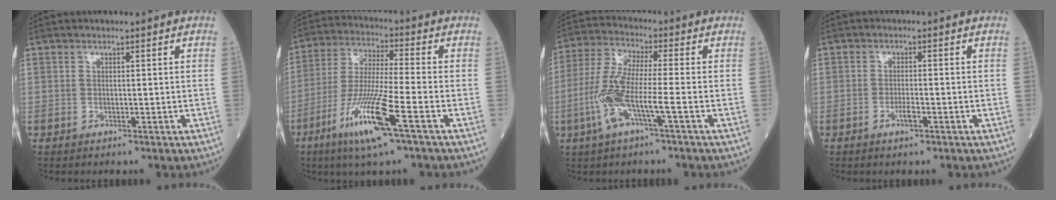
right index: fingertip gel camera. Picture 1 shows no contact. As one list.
[{"total": 13.0, "force": [-6.3, 0.1, 11.4], "torque": [-0.235, -0.024, -0.120]}, {"total": 9.5, "force": [-3.1, 0.6, 9.0], "torque": [-0.199, 0.003, -0.067]}, {"total": 2.2, "force": [-1.1, 0.4, 1.9], "torque": [-0.034, 0.000, -0.019]}]